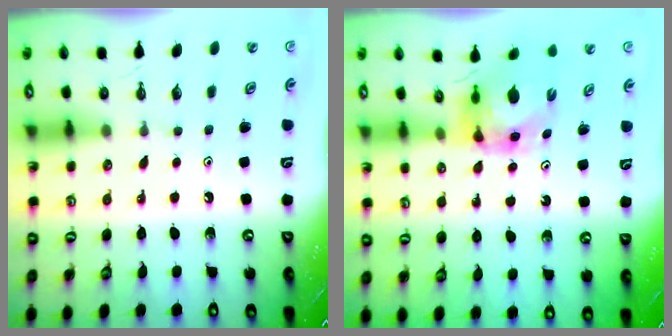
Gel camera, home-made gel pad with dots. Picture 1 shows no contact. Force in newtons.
{"total": 7.0, "press": 7.0, "slide": 0.6}